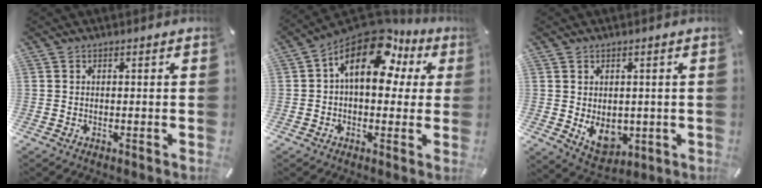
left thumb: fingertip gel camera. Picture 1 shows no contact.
{"total": 16.4, "force": [6.9, 9.3, 11.6], "torque": [-0.184, -0.034, 0.118]}
{"total": 7.6, "force": [-0.8, 6.0, 4.6], "torque": [-0.055, -0.006, -0.013]}